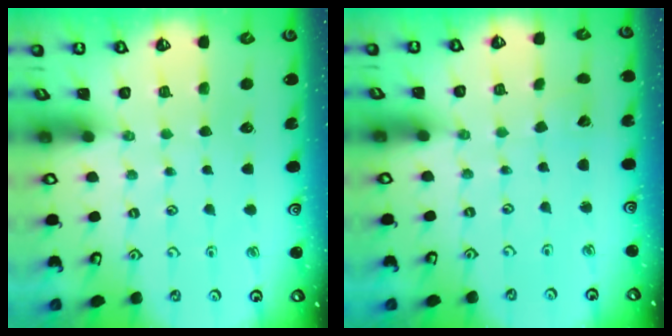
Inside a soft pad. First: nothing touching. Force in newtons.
{"total": 3.4, "press": 3.4, "slide": 0.2}